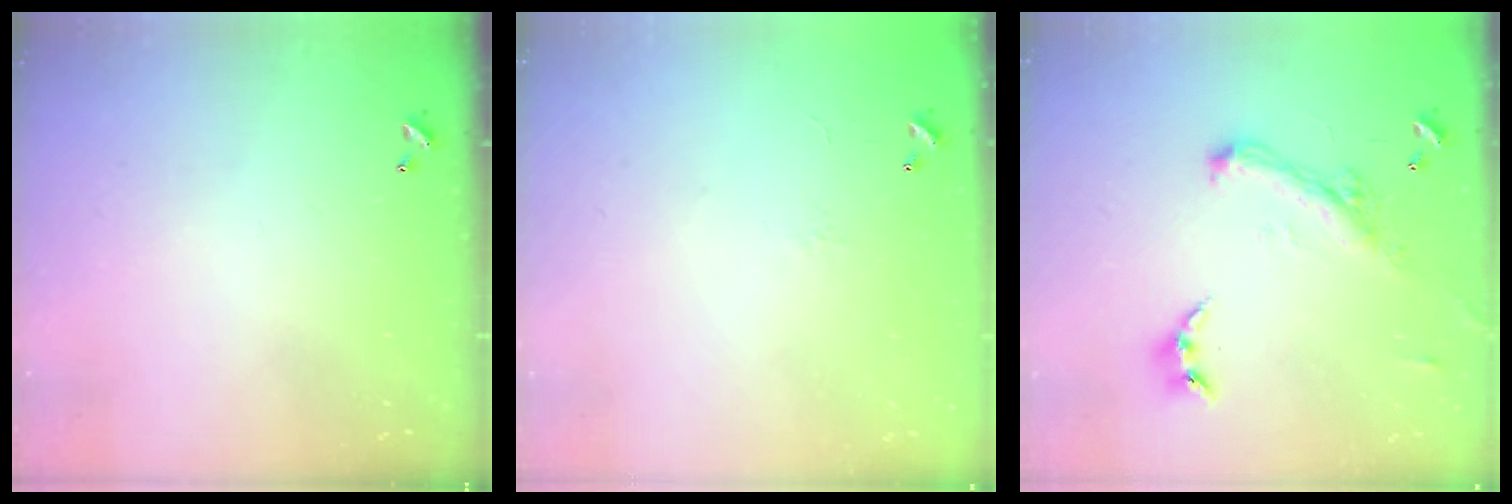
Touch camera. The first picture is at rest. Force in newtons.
{"total": 9.1, "press": 9.1, "slide": 0.5}
{"total": 2.5, "press": 2.4, "slide": 0.5}